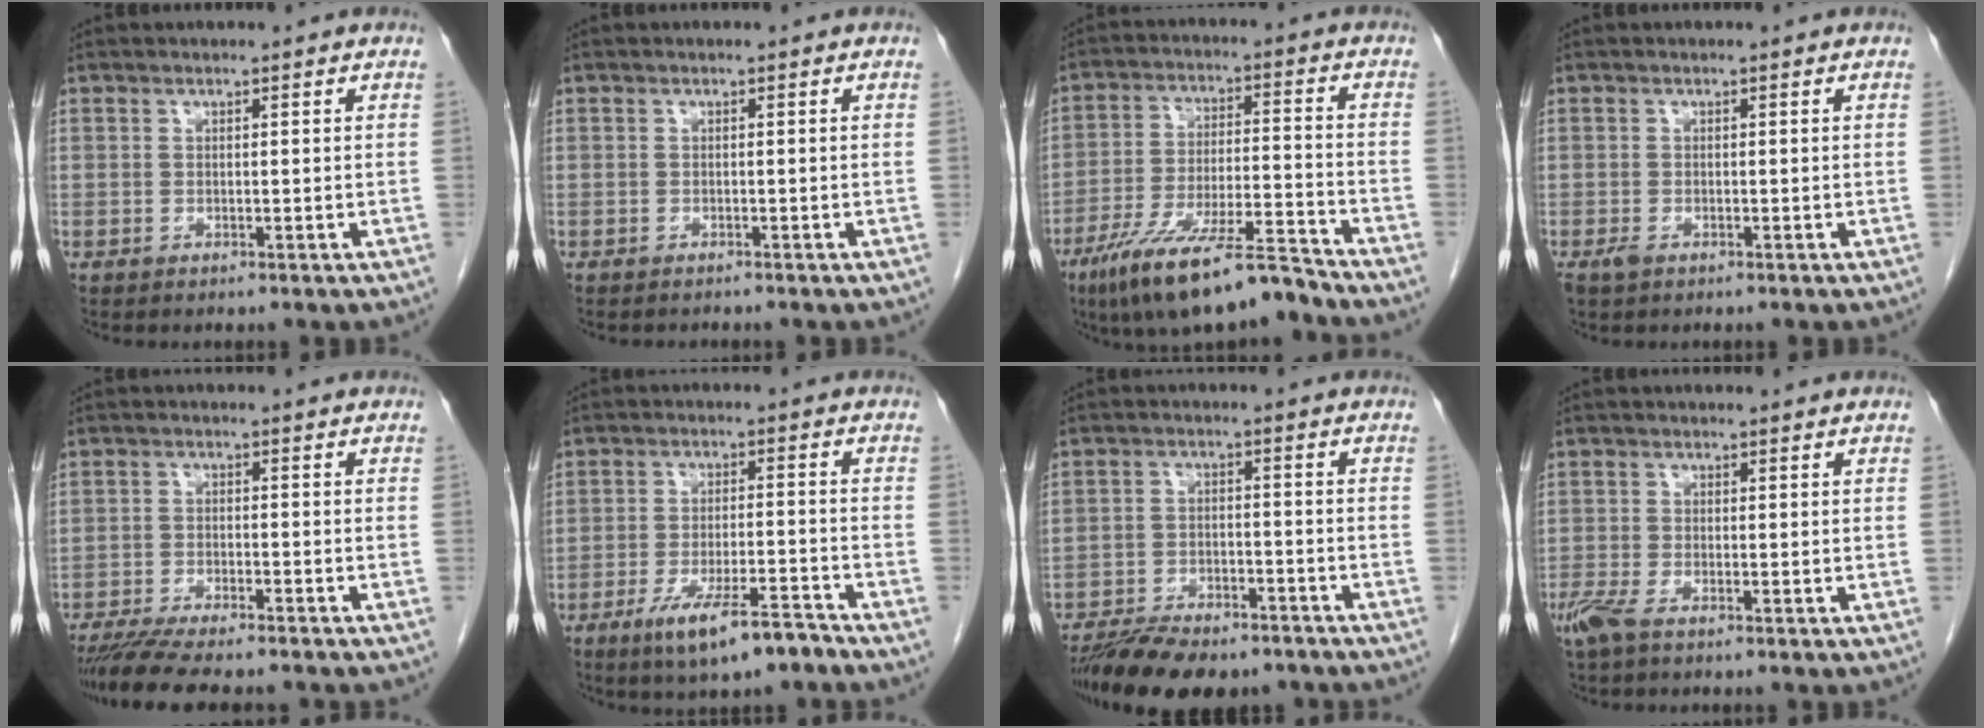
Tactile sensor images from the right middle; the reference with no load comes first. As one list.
[{"total": 0.7, "force": [-0.7, 0.0, -0.1], "torque": [-0.008, -0.004, -0.011]}, {"total": 14.1, "force": [-11.1, 1.1, 8.6], "torque": [-0.155, -0.014, -0.192]}, {"total": 1.2, "force": [-0.7, 0.6, 0.8], "torque": [-0.020, -0.001, -0.009]}, {"total": 11.1, "force": [-9.6, 1.4, 5.3], "torque": [-0.082, -0.018, -0.146]}, {"total": 8.8, "force": [-6.2, 1.3, 6.1], "torque": [-0.107, -0.013, -0.101]}, {"total": 14.1, "force": [-11.7, 4.5, 6.6], "torque": [-0.112, -0.003, -0.176]}, {"total": 2.9, "force": [-2.0, 0.6, 2.0], "torque": [-0.051, -0.008, -0.043]}]